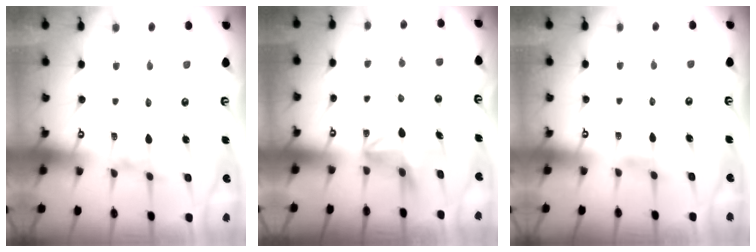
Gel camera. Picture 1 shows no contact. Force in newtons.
{"total": 5.3, "press": 5.3, "slide": 0.2}
{"total": 2.8, "press": 2.8, "slide": 0.3}